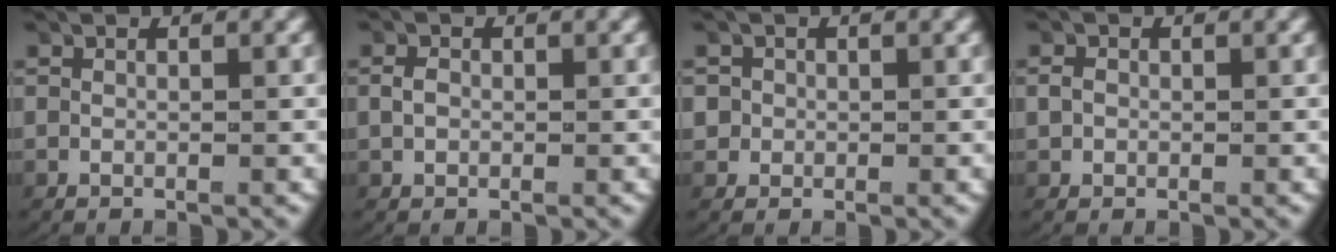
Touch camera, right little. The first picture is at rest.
{"total": 1.1, "force": [-0.1, 0.9, 0.7], "torque": [-0.020, 0.000, 0.000]}
{"total": 2.3, "force": [0.0, 2.3, 0.6], "torque": [-0.024, -0.005, 0.000]}
{"total": 1.0, "force": [0.0, 0.9, 0.5], "torque": [-0.016, 0.001, 0.001]}